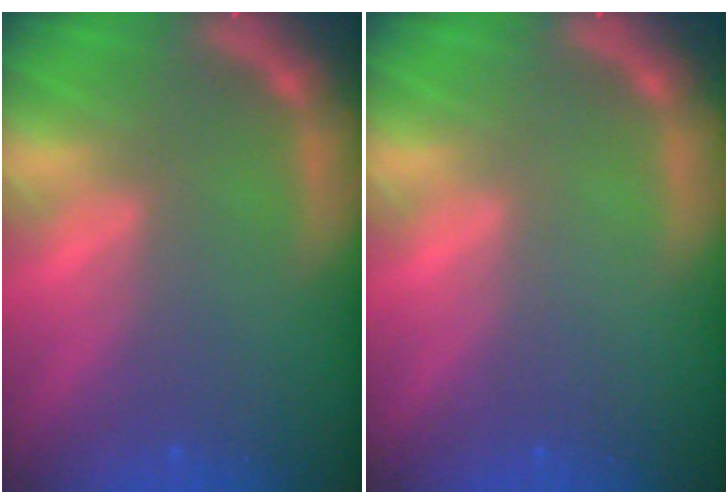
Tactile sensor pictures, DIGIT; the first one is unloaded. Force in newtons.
{"total": 0.0}